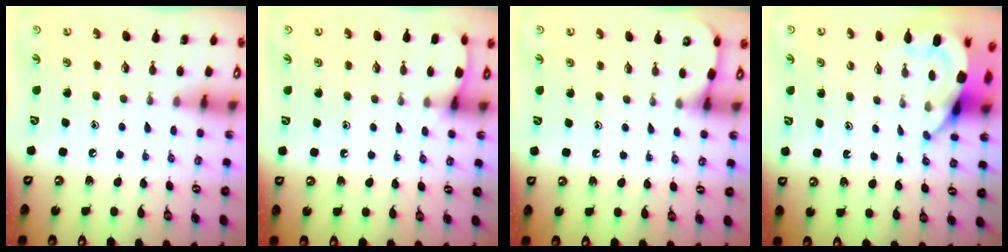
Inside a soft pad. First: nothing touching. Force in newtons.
{"total": 3.9, "press": 3.9, "slide": 0.5}
{"total": 3.5, "press": 3.5, "slide": 0.3}
{"total": 5.3, "press": 5.2, "slide": 0.5}